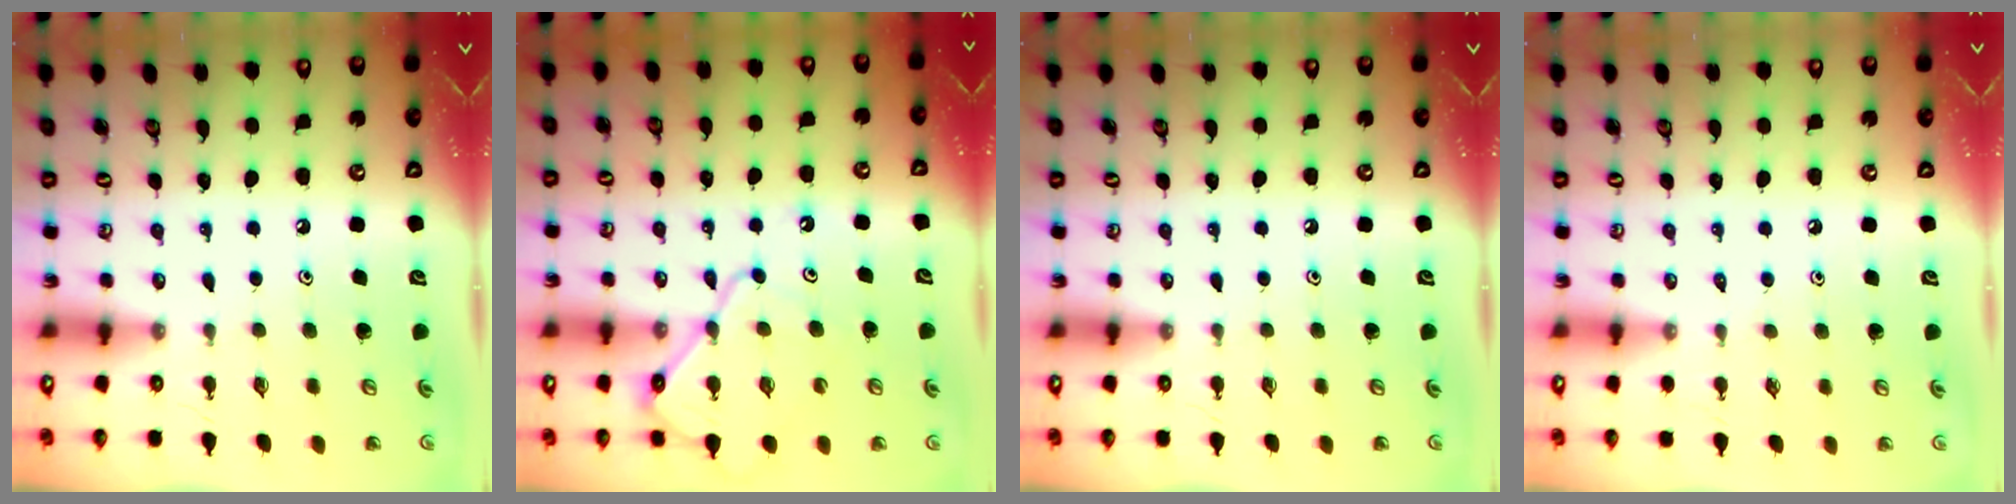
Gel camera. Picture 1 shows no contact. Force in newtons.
{"total": 11.4, "press": 11.4, "slide": 1.1}
{"total": 0.0}
{"total": 2.0, "press": 2.0, "slide": 0.4}